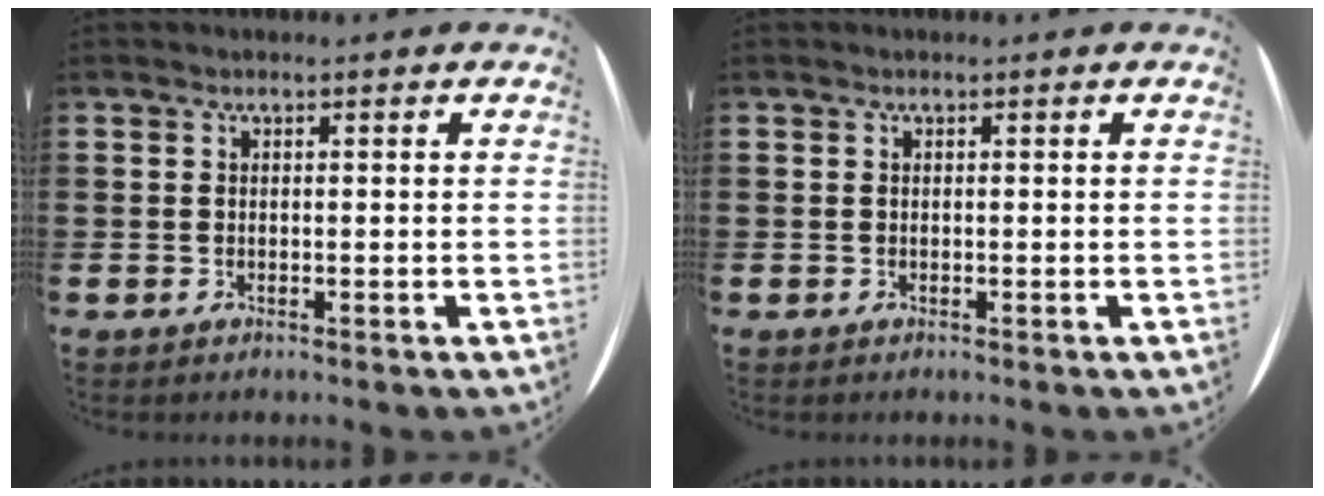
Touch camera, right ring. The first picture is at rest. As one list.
[{"total": 0.0}]